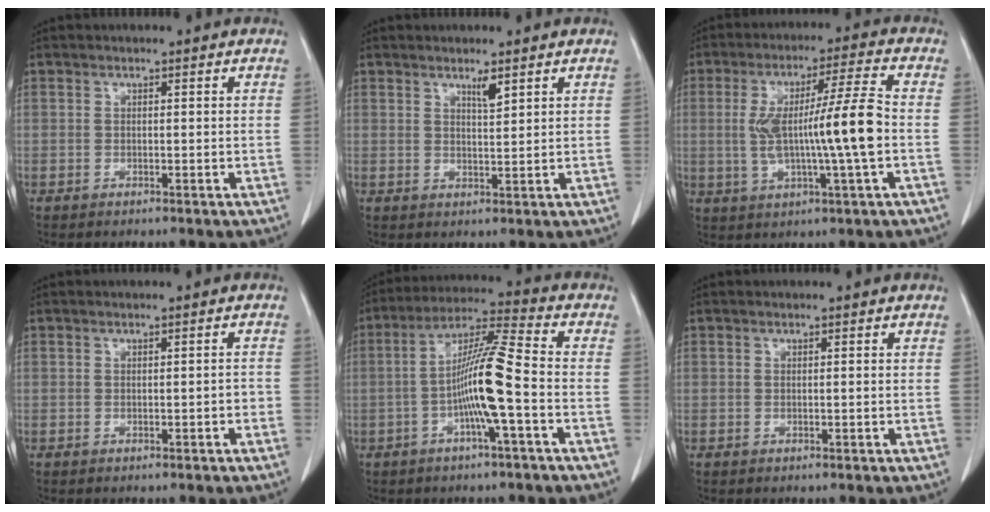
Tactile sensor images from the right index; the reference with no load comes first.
{"total": 2.1, "force": [1.5, 0.2, 1.5], "torque": [-0.030, -0.004, 0.029]}
{"total": 12.5, "force": [-0.7, -0.1, 12.5], "torque": [-0.232, 0.011, -0.013]}
{"total": 1.0, "force": [-0.4, 0.2, 0.8], "torque": [-0.009, 0.002, -0.005]}
{"total": 10.8, "force": [-2.6, -0.3, 10.5], "torque": [-0.198, 0.013, -0.054]}
{"total": 0.0}